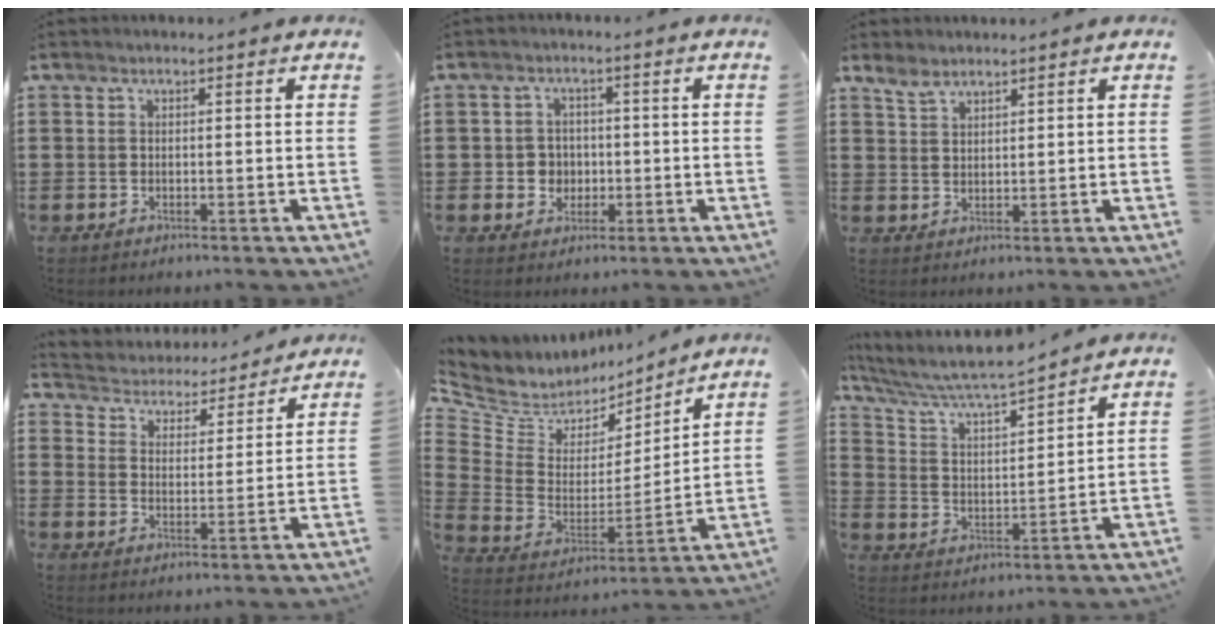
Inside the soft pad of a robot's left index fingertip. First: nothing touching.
{"total": 3.2, "force": [-0.5, 3.0, 1.0], "torque": [-0.032, 0.005, -0.014]}
{"total": 2.7, "force": [2.2, 1.1, 1.0], "torque": [-0.025, 0.002, 0.043]}
{"total": 4.2, "force": [4.1, 0.3, -0.3], "torque": [-0.022, -0.036, 0.066]}
{"total": 6.1, "force": [4.6, 3.9, 0.9], "torque": [-0.063, -0.043, 0.080]}
{"total": 6.3, "force": [5.8, 0.3, 2.5], "torque": [-0.074, -0.037, 0.095]}